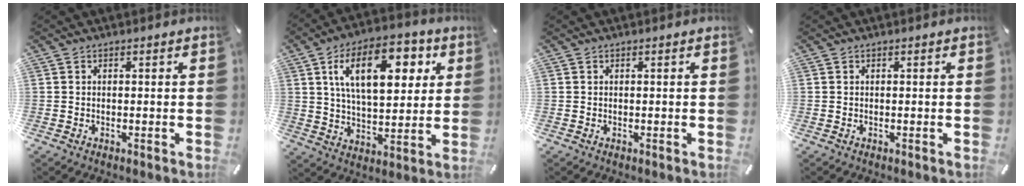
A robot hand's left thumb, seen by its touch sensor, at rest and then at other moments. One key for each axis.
{"total": 18.5, "fx": 7.0, "fy": 9.9, "fz": 14.0, "tx": -0.216, "ty": -0.002, "tz": 0.113}
{"total": 0.0}
{"total": 0.0}